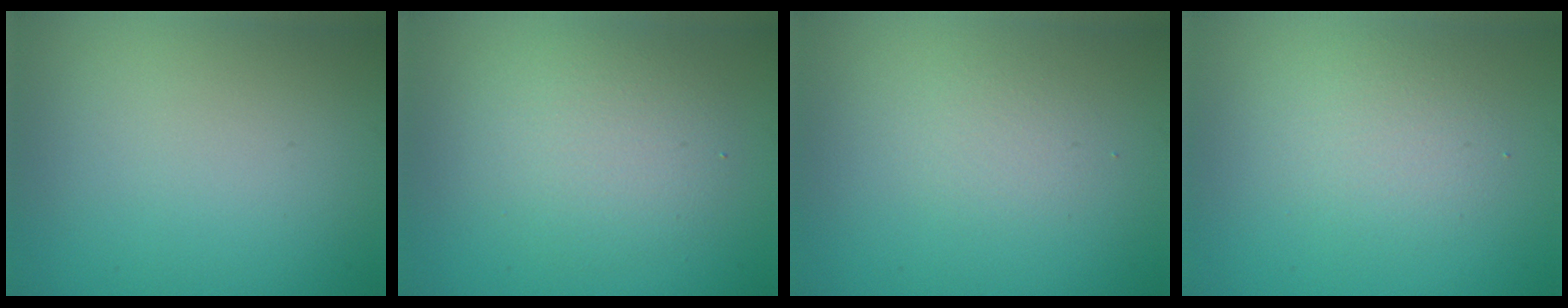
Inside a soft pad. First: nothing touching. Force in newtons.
{"total": 3.6, "press": 3.6, "slide": 0.2}
{"total": 1.3, "press": 1.3, "slide": 0.1}
{"total": 2.4, "press": 2.4, "slide": 0.2}